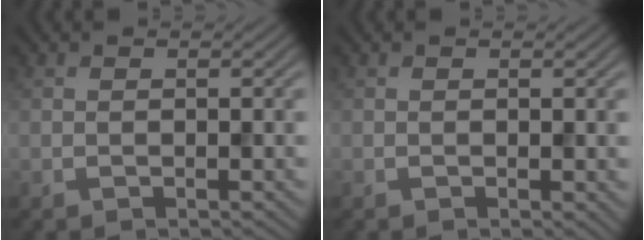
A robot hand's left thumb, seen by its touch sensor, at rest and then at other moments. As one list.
[{"total": 0.5, "force": [0.0, 0.3, 0.4], "torque": [-0.004, -0.003, 0.000]}]